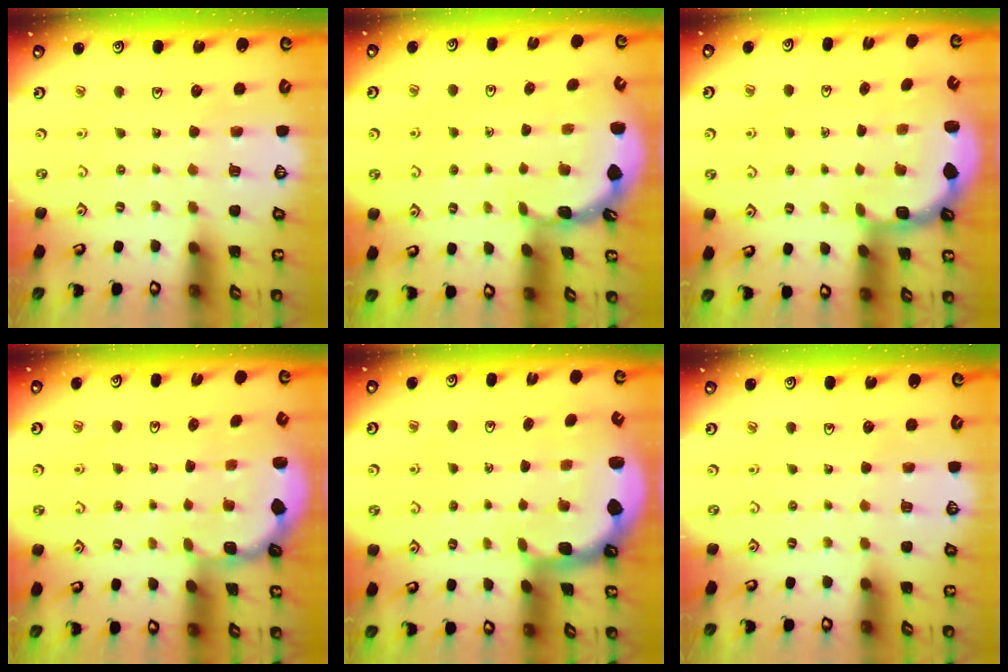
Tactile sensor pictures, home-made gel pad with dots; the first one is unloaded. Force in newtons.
{"total": 1.6, "press": 1.6, "slide": 0.3}
{"total": 2.6, "press": 2.3, "slide": 1.3}
{"total": 1.8, "press": 1.6, "slide": 0.7}
{"total": 2.3, "press": 2.0, "slide": 1.0}
{"total": 0.0}